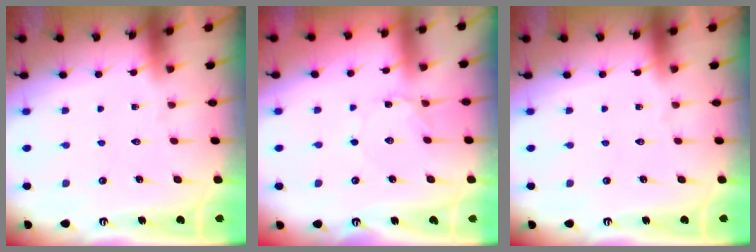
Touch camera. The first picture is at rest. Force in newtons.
{"total": 1.4, "press": 1.3, "slide": 0.1}
{"total": 0.0}